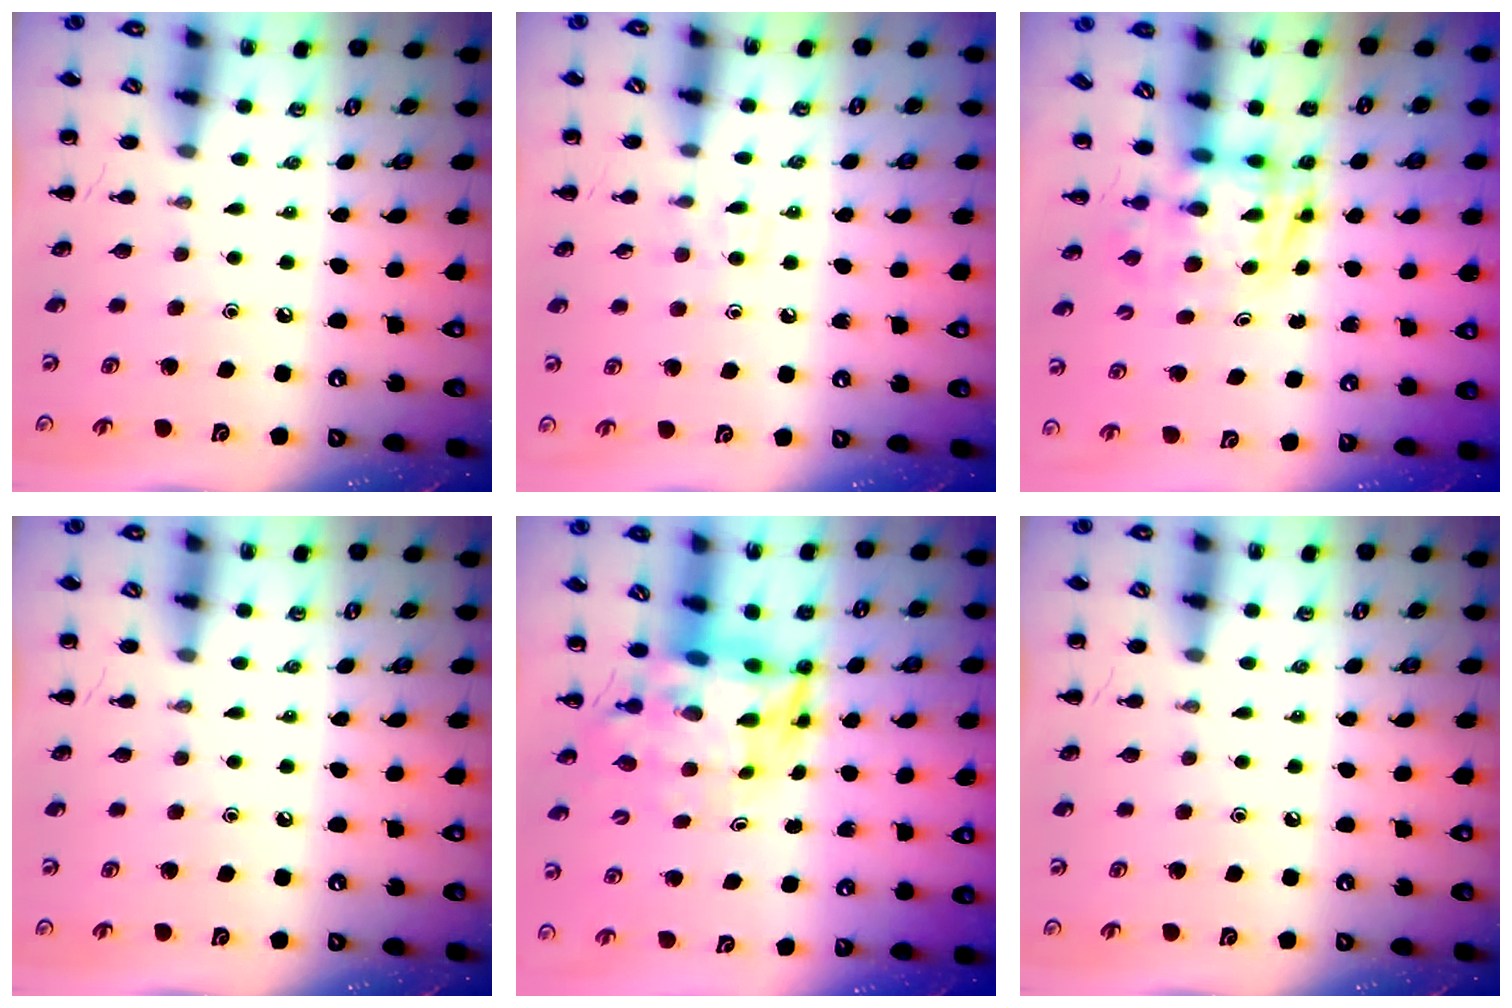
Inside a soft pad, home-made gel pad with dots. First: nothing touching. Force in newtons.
{"total": 5.9, "press": 5.6, "slide": 2.0}
{"total": 2.7, "press": 2.6, "slide": 0.5}
{"total": 0.0}
{"total": 6.5, "press": 6.2, "slide": 2.0}
{"total": 0.0}